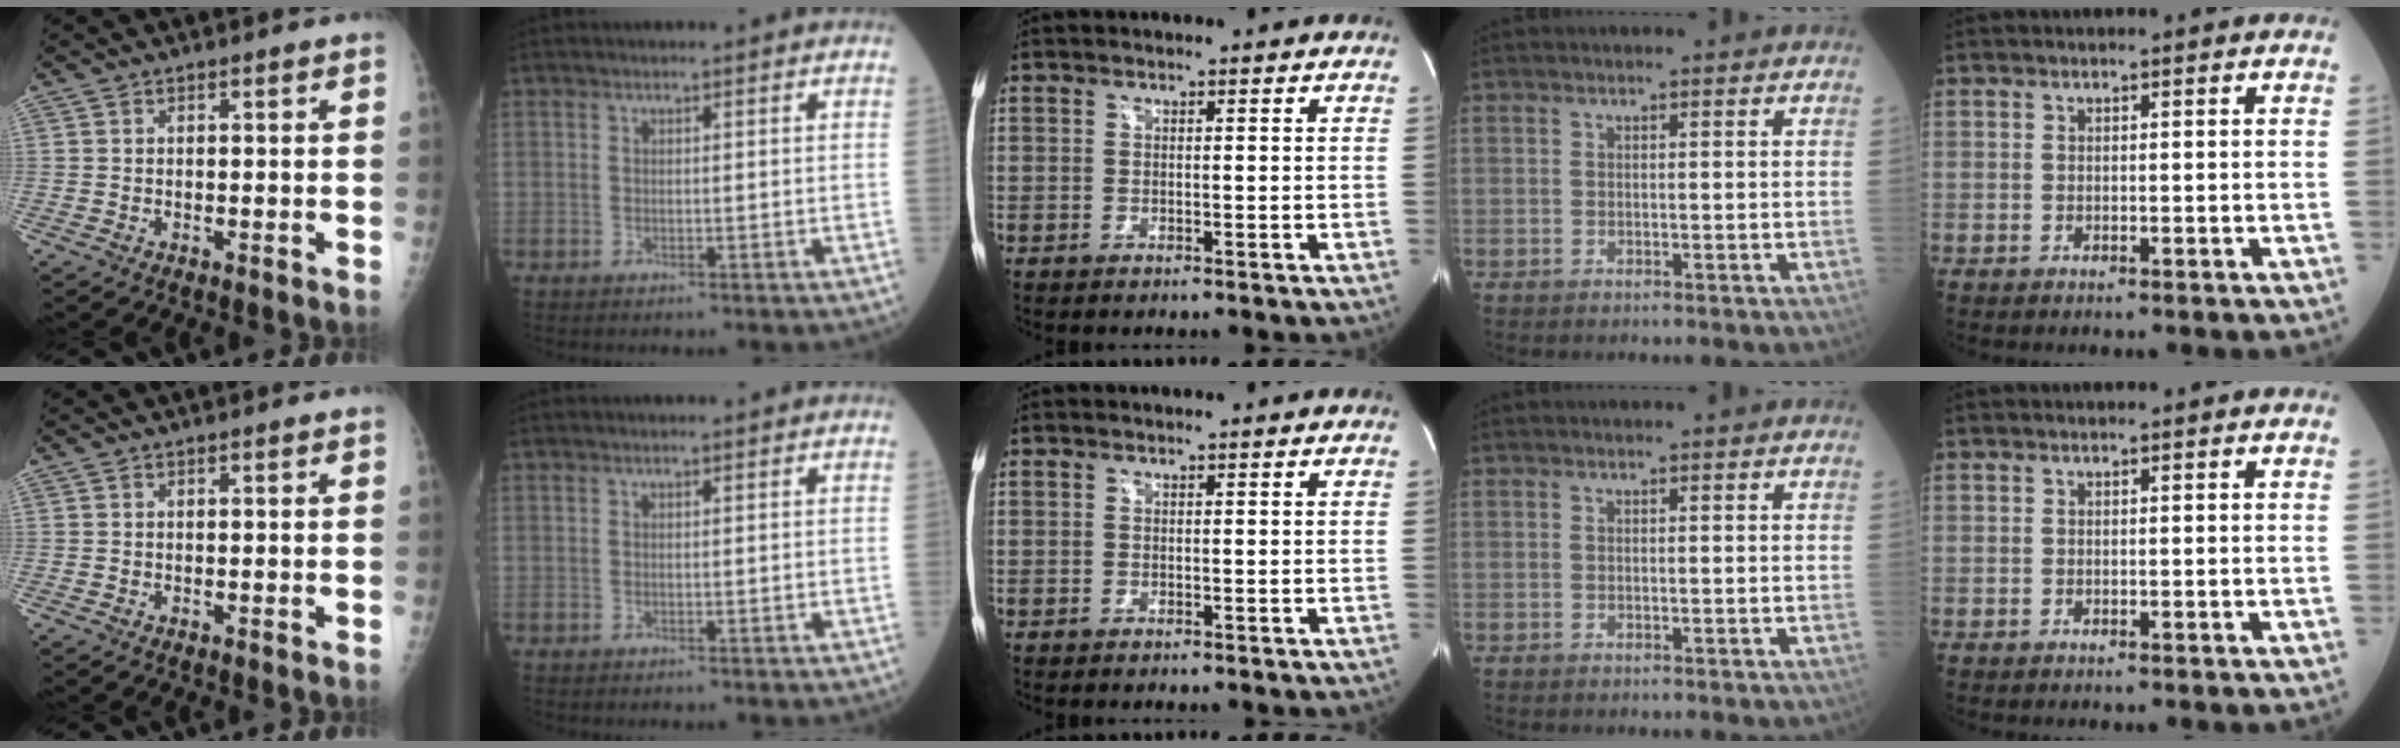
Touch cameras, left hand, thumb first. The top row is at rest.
{}